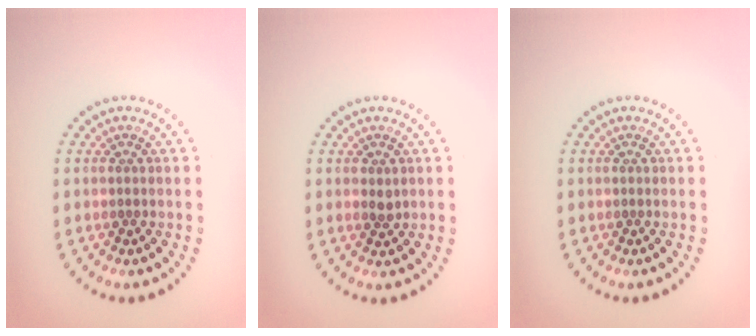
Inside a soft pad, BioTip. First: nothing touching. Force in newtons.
{"total": 0.9, "press": 0.9, "slide": 0.2}
{"total": 0.0}